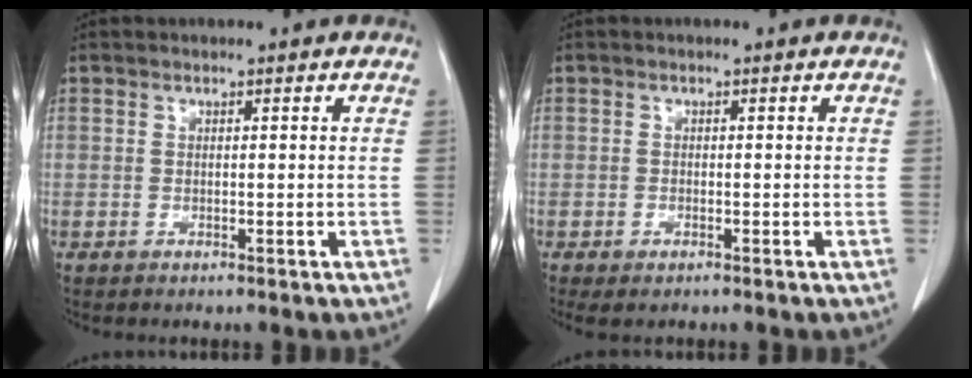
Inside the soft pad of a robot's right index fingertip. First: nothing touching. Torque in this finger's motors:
{"motor_torque": [0.32, -0.26, 0.14, 0.03]}